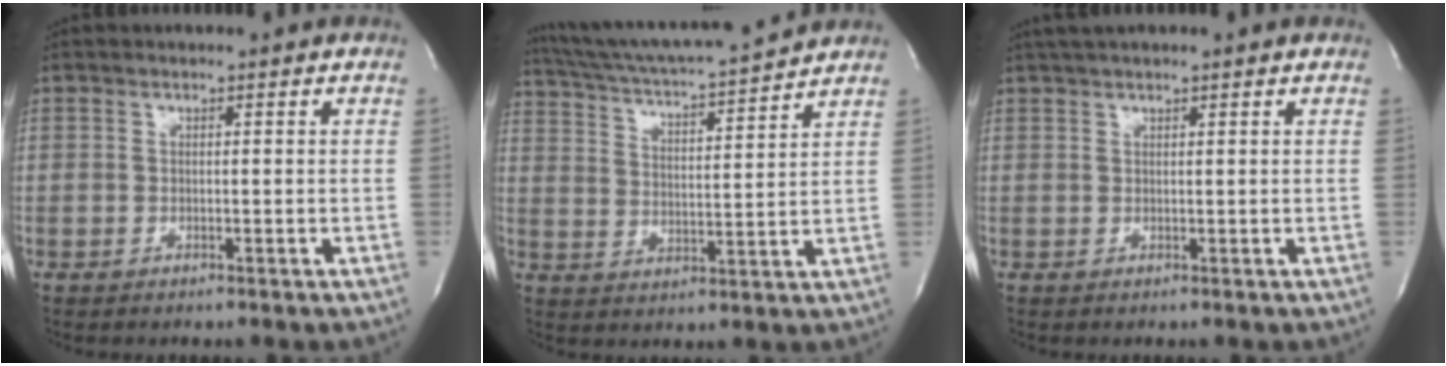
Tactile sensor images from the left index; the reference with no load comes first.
{"total": 15.2, "force": [14.2, -0.4, 5.6], "torque": [-0.109, -0.008, 0.219]}
{"total": 3.2, "force": [2.6, 0.2, 1.9], "torque": [-0.030, 0.020, 0.044]}